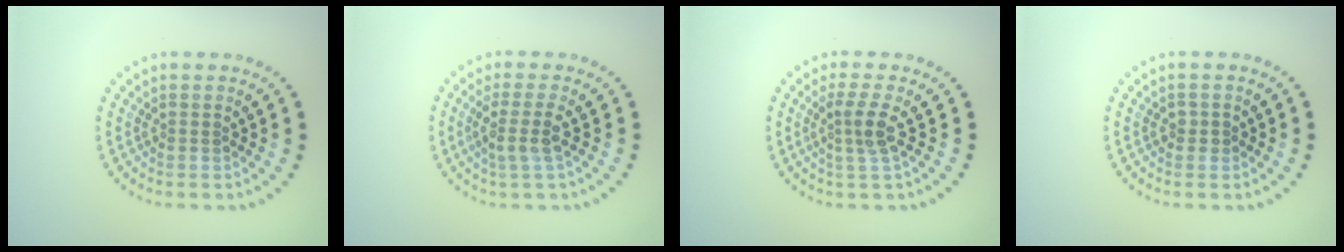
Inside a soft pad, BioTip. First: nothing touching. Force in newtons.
{"total": 2.3, "press": 1.9, "slide": 1.3}
{"total": 2.3, "press": 1.8, "slide": 1.5}
{"total": 0.9, "press": 0.9, "slide": 0.2}